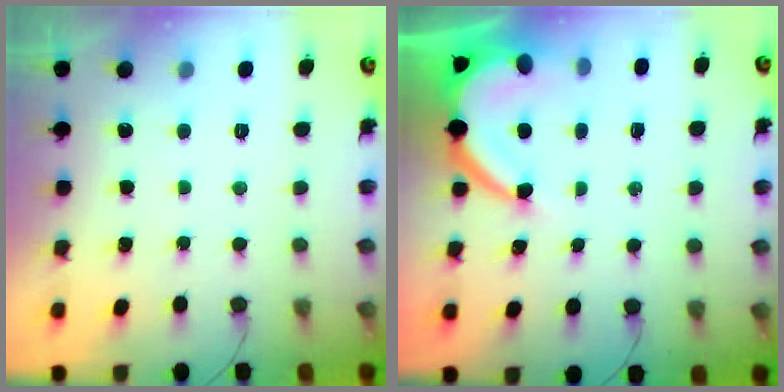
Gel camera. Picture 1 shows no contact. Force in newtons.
{"total": 8.6, "press": 8.6, "slide": 1.0}